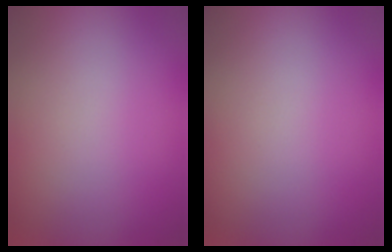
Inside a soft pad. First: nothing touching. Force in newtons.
{"total": 0.0}